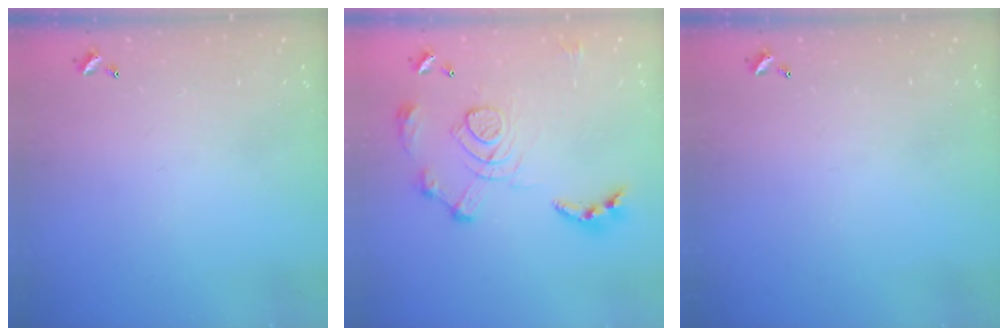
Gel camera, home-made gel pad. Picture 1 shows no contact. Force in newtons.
{"total": 13.9, "press": 13.8, "slide": 1.5}
{"total": 0.0}